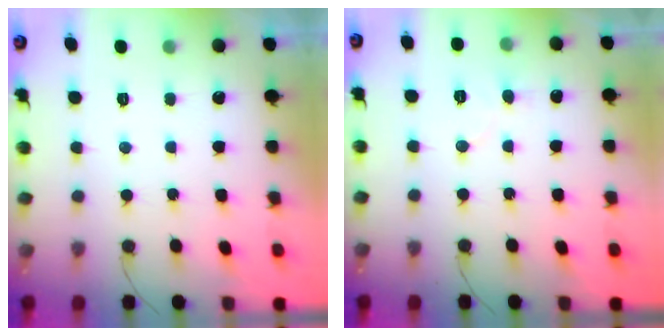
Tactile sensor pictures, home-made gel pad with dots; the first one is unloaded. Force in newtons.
{"total": 5.8, "press": 5.8, "slide": 0.5}